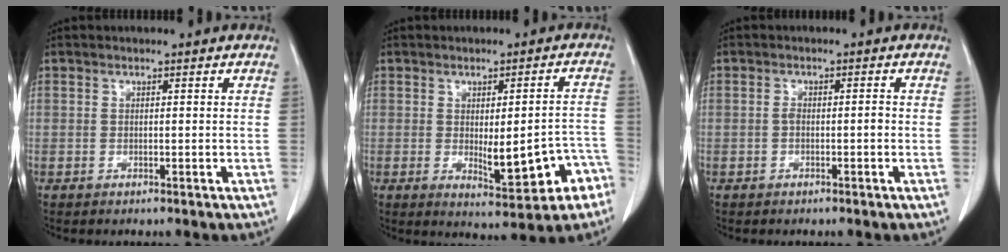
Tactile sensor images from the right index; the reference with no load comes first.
{"total": 10.4, "force": [-3.5, 3.0, 9.4], "torque": [-0.111, 0.012, -0.034]}
{"total": 1.6, "force": [-0.5, 0.5, 1.5], "torque": [-0.026, 0.002, -0.007]}